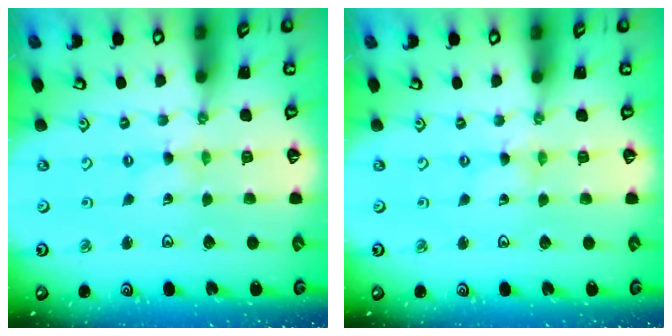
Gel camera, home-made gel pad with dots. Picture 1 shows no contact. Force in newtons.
{"total": 0.0}